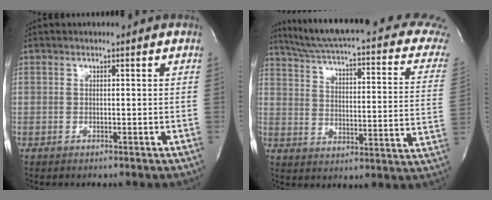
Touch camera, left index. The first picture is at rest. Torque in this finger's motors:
{"motor_torque": [0.69, -0.77, 0.13, 0.06]}